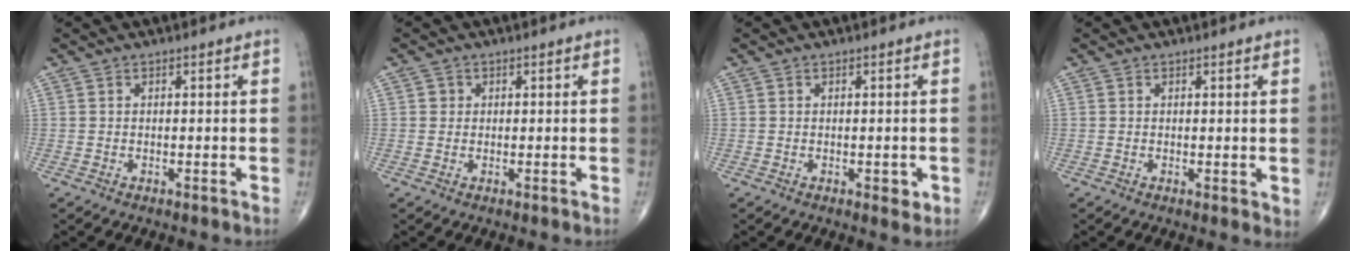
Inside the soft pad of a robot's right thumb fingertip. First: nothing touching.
{"total": 1.2, "force": [0.2, 1.2, 0.2], "torque": [0.005, 0.001, 0.002]}
{"total": 1.9, "force": [-0.4, 1.1, 1.4], "torque": [-0.009, -0.001, -0.005]}
{"total": 1.4, "force": [0.3, 0.7, 1.2], "torque": [-0.018, -0.007, 0.002]}